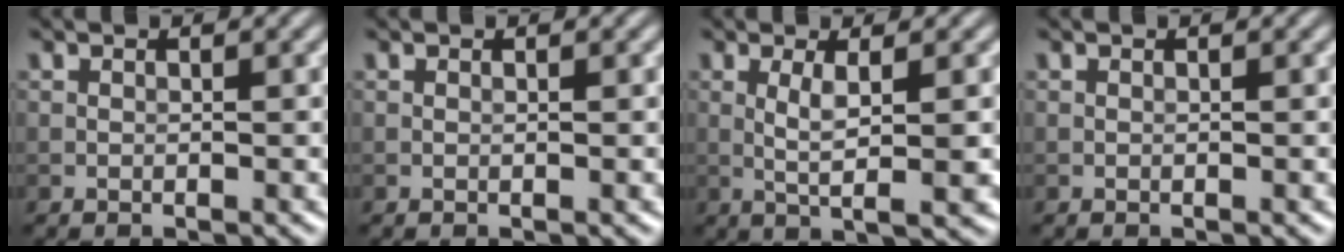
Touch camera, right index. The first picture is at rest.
{"total": 0.0}
{"total": 3.3, "force": [0.2, 0.5, 3.2], "torque": [-0.061, -0.005, 0.007]}
{"total": 0.0}